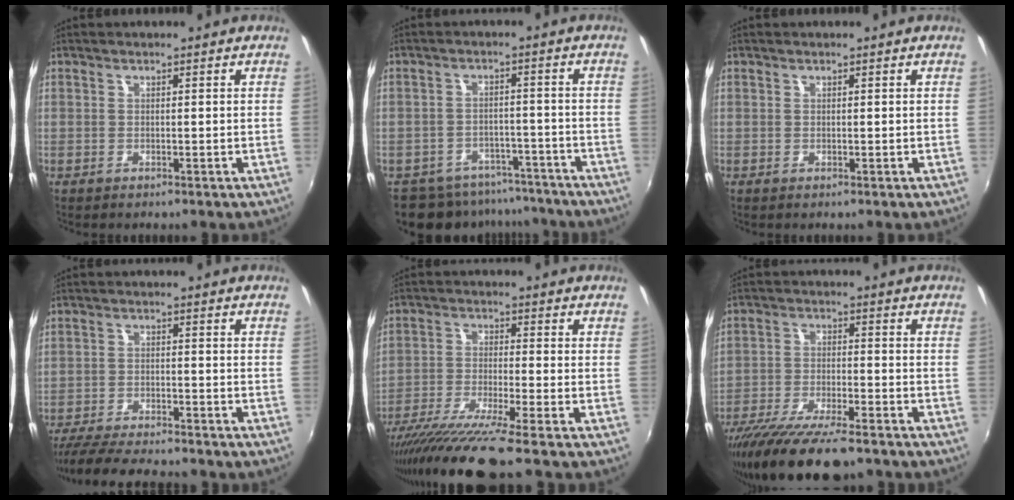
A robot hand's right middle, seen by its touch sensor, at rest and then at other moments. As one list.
[{"total": 12.5, "force": [-10.8, 5.6, 2.9], "torque": [-0.069, 0.013, -0.141]}, {"total": 0.0}, {"total": 13.4, "force": [-11.9, 1.7, 5.9], "torque": [-0.132, -0.022, -0.191]}, {"total": 12.6, "force": [-10.3, -1.5, 7.1], "torque": [-0.146, -0.039, -0.183]}, {"total": 16.6, "force": [-13.2, 3.3, 9.5], "torque": [-0.193, -0.044, -0.221]}]